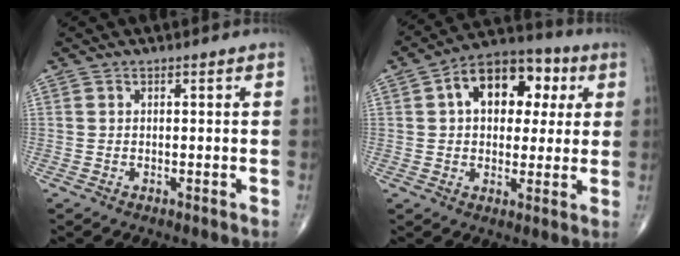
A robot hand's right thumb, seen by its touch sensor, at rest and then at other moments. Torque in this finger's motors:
{"motor_torque": [0.23, 2.81, 1.29, 0.14, 0.07]}